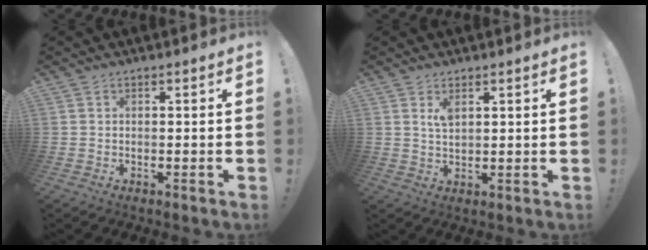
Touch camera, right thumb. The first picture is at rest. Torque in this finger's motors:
{"motor_torque": [0.39, -0.23, 0.38, -0.19, 0.01]}